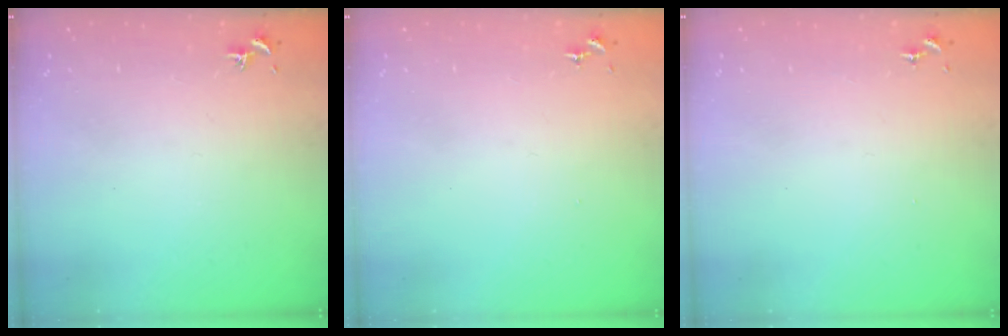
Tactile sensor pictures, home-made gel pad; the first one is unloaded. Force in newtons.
{"total": 0.0}
{"total": 0.0}